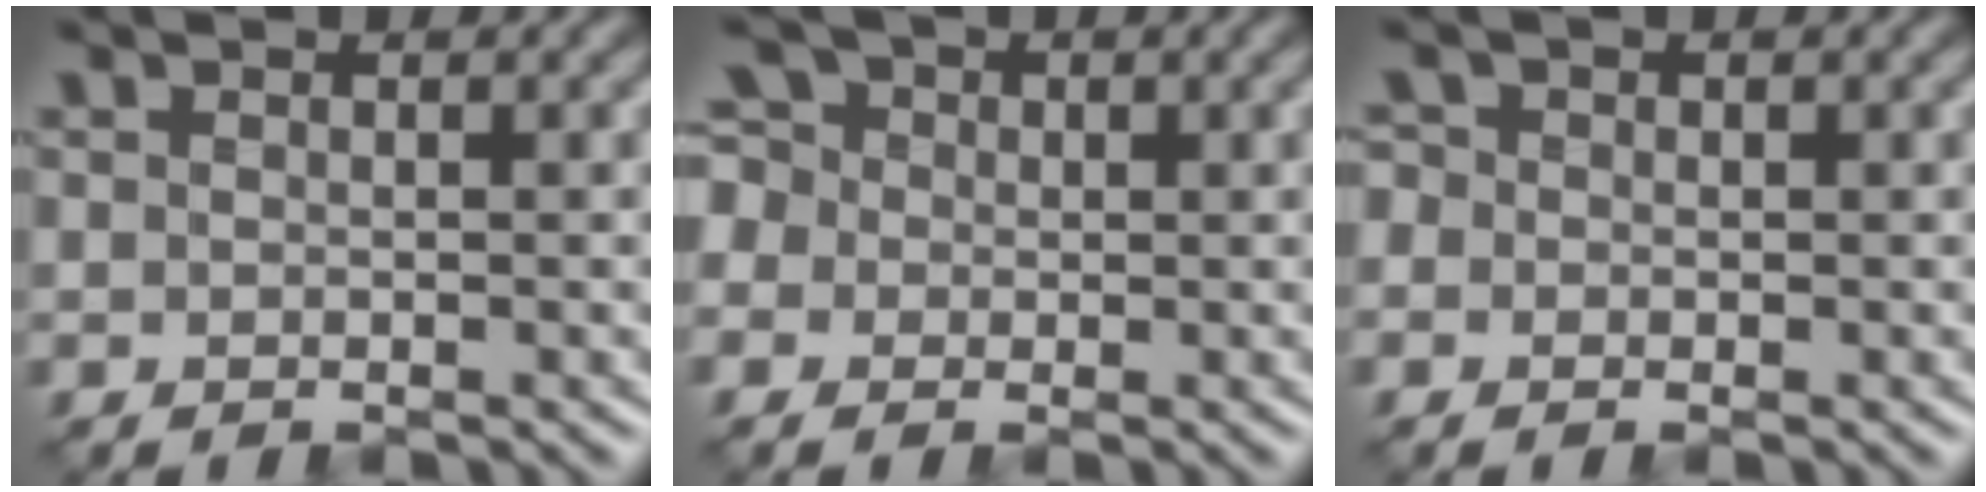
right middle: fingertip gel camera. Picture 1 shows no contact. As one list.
[{"total": 5.5, "force": [0.8, 4.8, 2.5], "torque": [-0.054, 0.034, -0.024]}, {"total": 1.3, "force": [0.0, 1.3, 0.3], "torque": [-0.009, 0.004, -0.011]}]